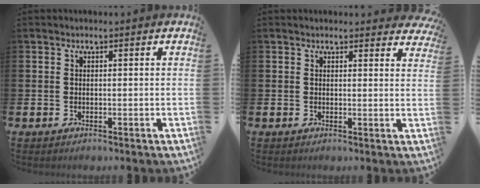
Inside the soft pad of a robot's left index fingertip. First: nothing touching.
{"total": 1.7, "force": [1.7, 0.4, 0.0], "torque": [0.005, -0.006, 0.029]}